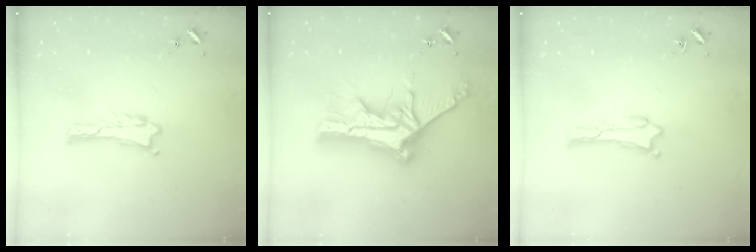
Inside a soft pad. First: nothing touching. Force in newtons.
{"total": 11.9, "press": 11.9, "slide": 1.0}
{"total": 0.0}